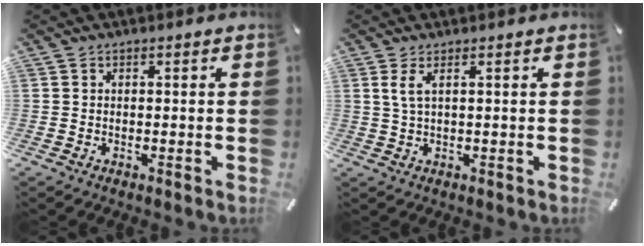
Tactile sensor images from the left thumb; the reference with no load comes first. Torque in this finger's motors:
{"motor_torque": [0.00, -0.10, 0.40, -0.14, 0.07]}